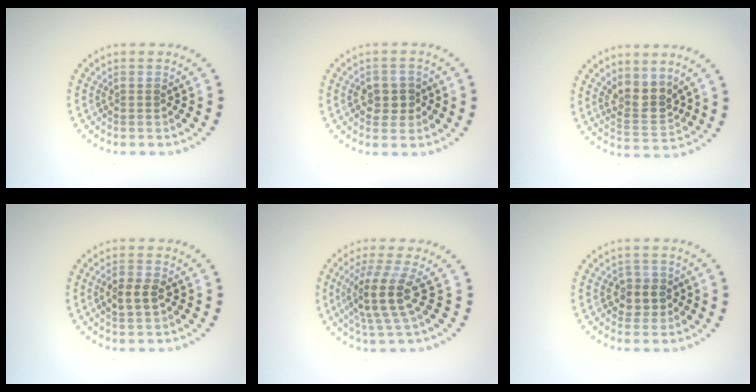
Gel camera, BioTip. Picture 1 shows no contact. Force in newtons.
{"total": 1.9, "press": 1.8, "slide": 0.2}
{"total": 3.2, "press": 2.8, "slide": 1.5}
{"total": 2.4, "press": 2.4, "slide": 0.3}
{"total": 4.4, "press": 3.3, "slide": 2.9}
{"total": 2.6, "press": 2.4, "slide": 0.9}